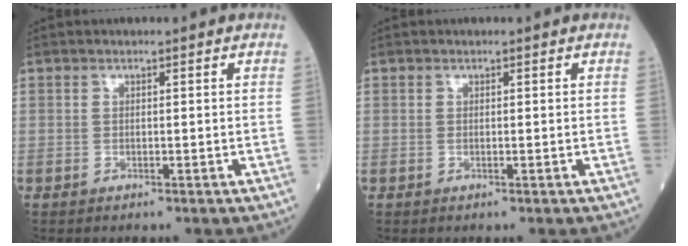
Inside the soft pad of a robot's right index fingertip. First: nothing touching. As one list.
[{"total": 0.0}]